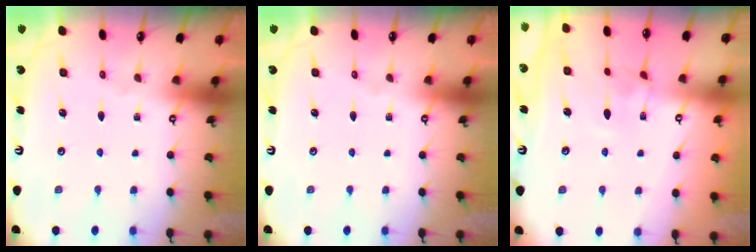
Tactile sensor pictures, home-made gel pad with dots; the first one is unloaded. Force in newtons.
{"total": 0.0}
{"total": 3.0, "press": 3.0, "slide": 0.4}